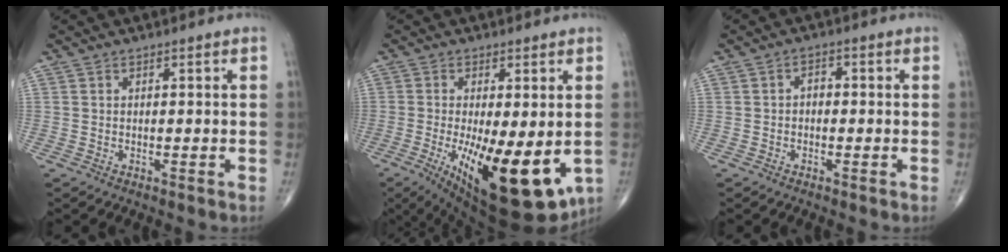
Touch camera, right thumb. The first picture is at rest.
{"total": 19.7, "force": [-4.6, 7.1, 17.8], "torque": [-0.249, -0.035, -0.045]}
{"total": 2.2, "force": [-0.2, 1.5, 1.6], "torque": [-0.014, 0.011, -0.008]}